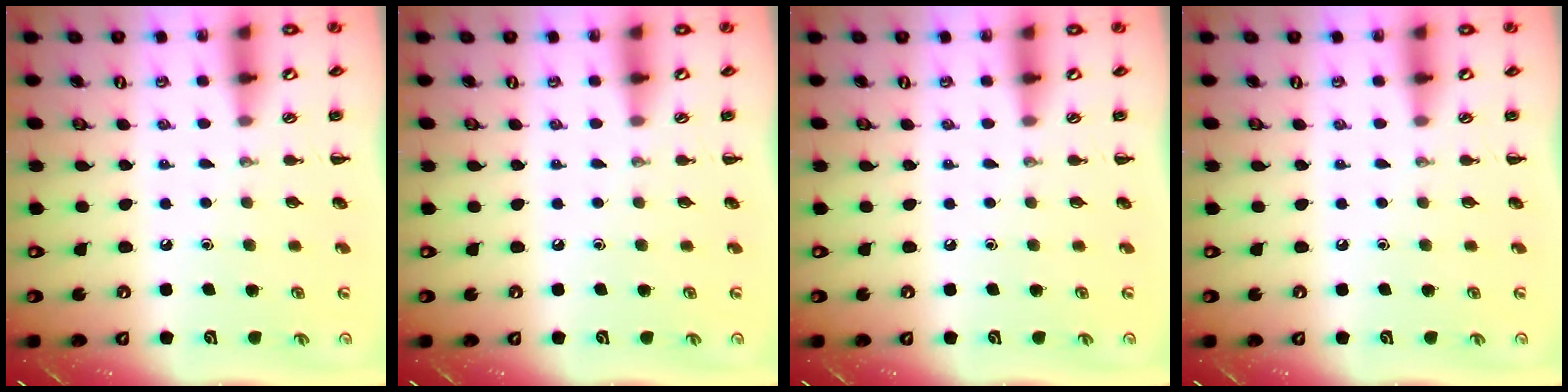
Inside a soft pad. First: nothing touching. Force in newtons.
{"total": 0.0}
{"total": 0.0}
{"total": 0.0}